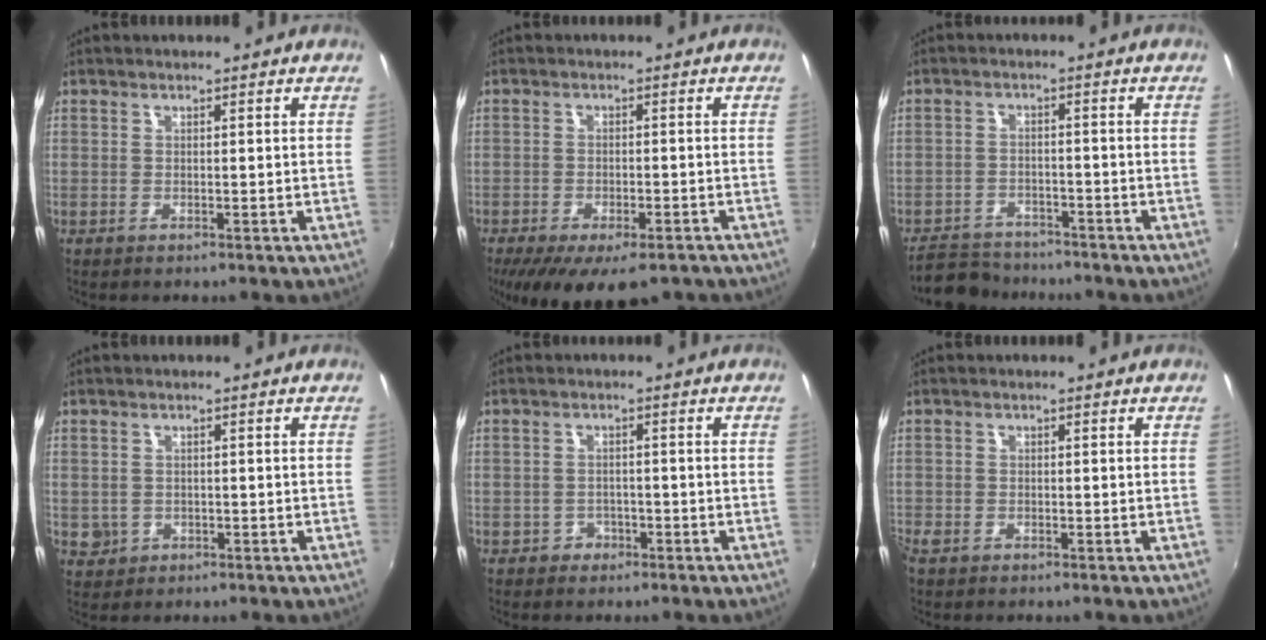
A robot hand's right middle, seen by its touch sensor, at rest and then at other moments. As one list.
[{"total": 15.5, "force": [-10.6, 6.3, 9.4], "torque": [-0.190, -0.048, -0.150]}, {"total": 9.3, "force": [-8.1, 3.8, 2.4], "torque": [-0.075, -0.006, -0.130]}, {"total": 4.1, "force": [-0.4, 3.9, 1.4], "torque": [-0.028, 0.000, 0.001]}, {"total": 3.5, "force": [-1.7, 3.0, 0.6], "torque": [-0.017, 0.005, -0.024]}, {"total": 2.9, "force": [-1.8, 1.8, 1.4], "torque": [-0.030, -0.006, -0.031]}]